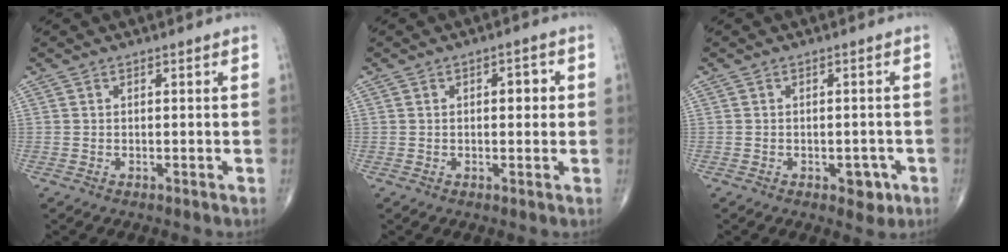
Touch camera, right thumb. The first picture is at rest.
{"total": 3.2, "force": [0.5, 1.6, 2.8], "torque": [-0.028, 0.005, 0.003]}
{"total": 3.4, "force": [-1.4, 2.0, 2.2], "torque": [-0.010, 0.005, -0.016]}